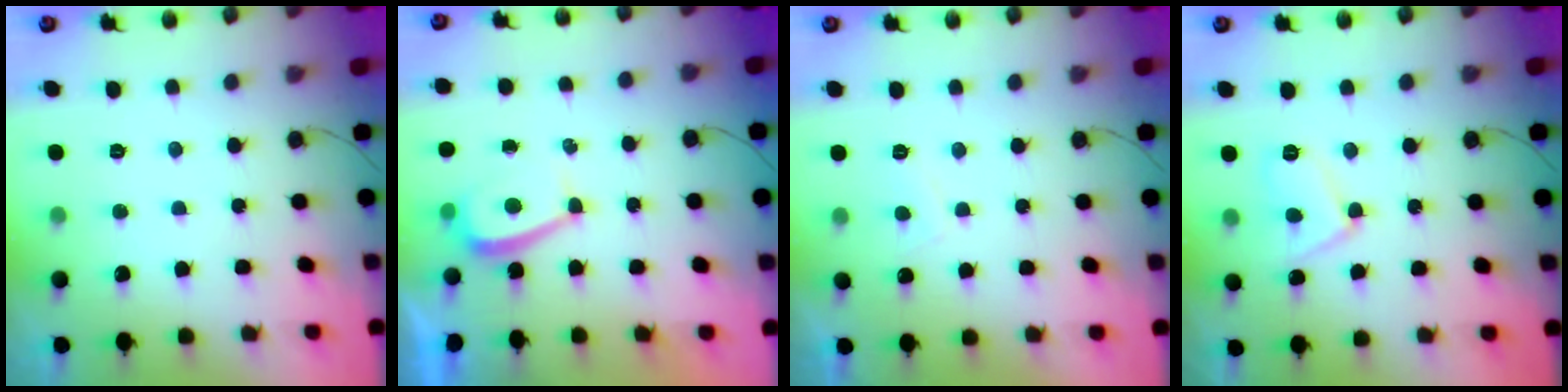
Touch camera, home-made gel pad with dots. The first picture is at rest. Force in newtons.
{"total": 2.4, "press": 2.3, "slide": 0.6}
{"total": 2.3, "press": 2.3, "slide": 0.5}
{"total": 7.2, "press": 7.1, "slide": 0.7}